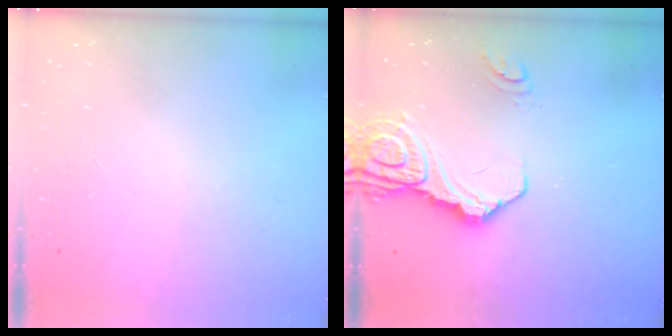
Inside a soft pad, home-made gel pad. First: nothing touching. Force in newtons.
{"total": 13.9, "press": 13.8, "slide": 1.8}